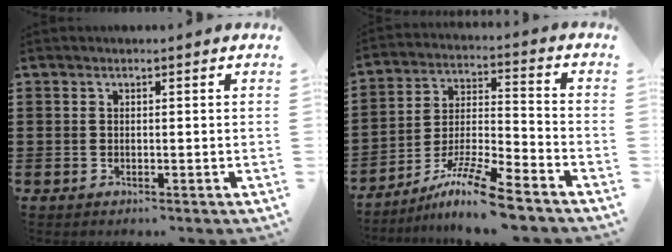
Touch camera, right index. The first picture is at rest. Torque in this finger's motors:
{"motor_torque": [1.26, -0.88, 0.71, 0.20]}